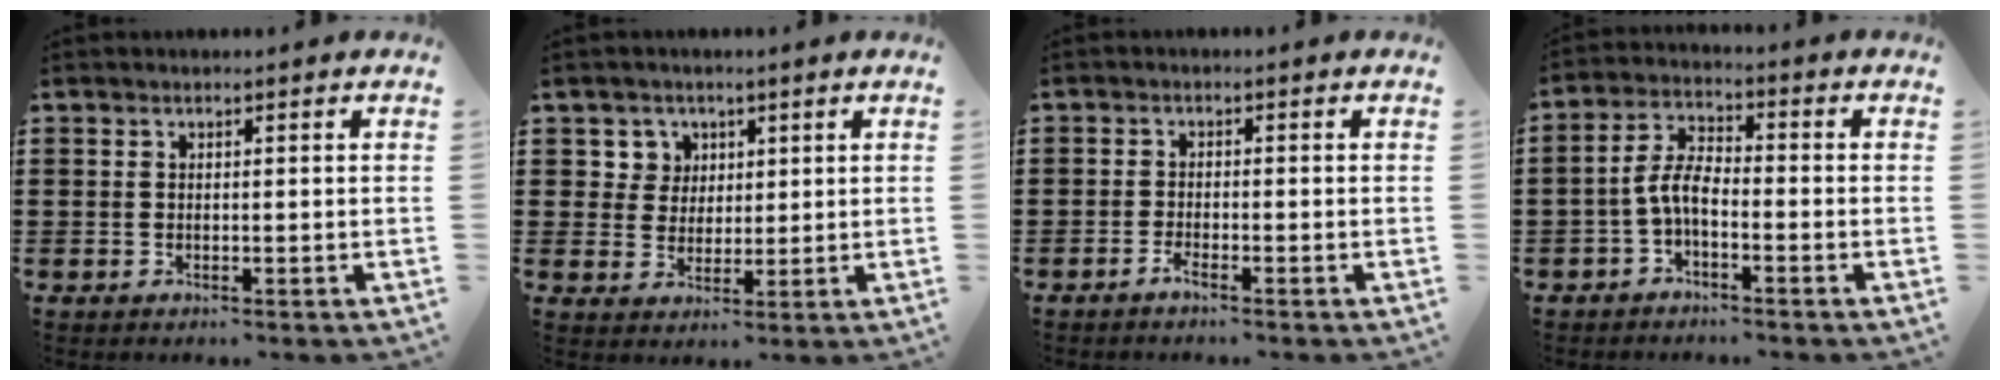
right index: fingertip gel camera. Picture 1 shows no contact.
{"total": 4.3, "force": [2.0, 3.7, 0.3], "torque": [-0.019, 0.012, 0.035]}
{"total": 1.5, "force": [-1.3, -0.1, 0.9], "torque": [-0.018, -0.006, -0.021]}
{"total": 5.0, "force": [-1.9, 2.0, 4.2], "torque": [-0.104, 0.002, -0.044]}